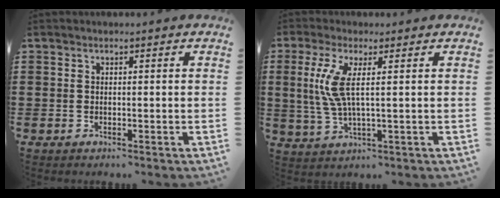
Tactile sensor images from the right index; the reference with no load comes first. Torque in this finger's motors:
{"motor_torque": [0.89, 0.55, 0.29, 0.13]}